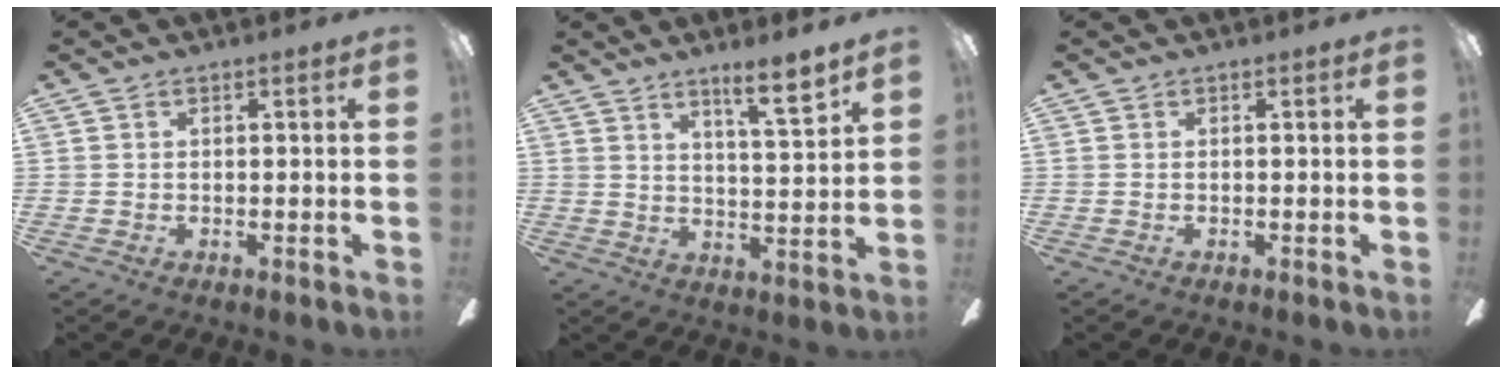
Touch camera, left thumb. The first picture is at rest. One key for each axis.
{"total": 7.7, "fx": 6.0, "fy": 0.8, "fz": 4.9, "tx": -0.069, "ty": -0.038, "tz": 0.095}
{"total": 0.0}